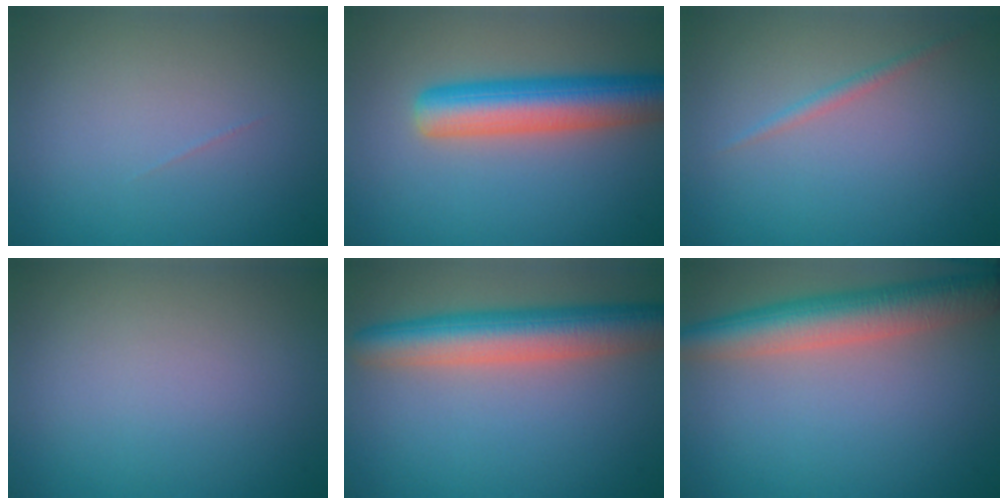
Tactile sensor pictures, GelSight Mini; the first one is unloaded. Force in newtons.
{"total": 7.0, "press": 7.0, "slide": 0.5}
{"total": 0.9, "press": 0.9, "slide": 0.0}
{"total": 0.0}
{"total": 7.1, "press": 7.1, "slide": 0.4}
{"total": 6.4, "press": 6.4, "slide": 0.3}